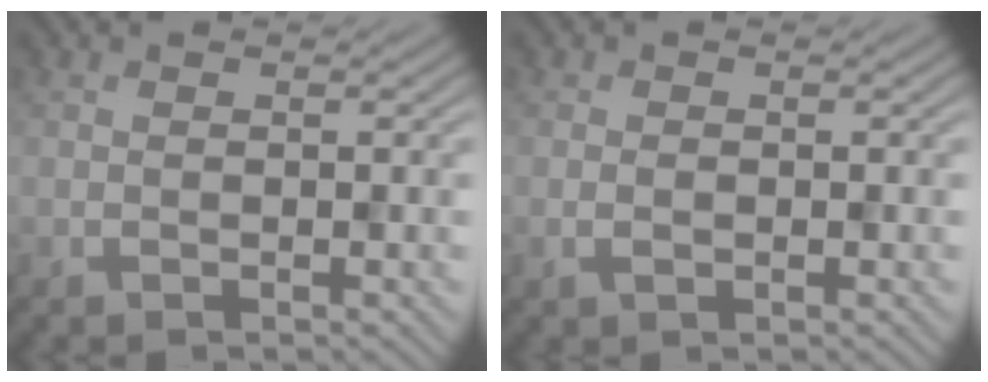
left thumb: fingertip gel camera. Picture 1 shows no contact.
{"total": 1.1, "force": [-0.4, 0.7, 0.7], "torque": [-0.014, -0.003, -0.005]}